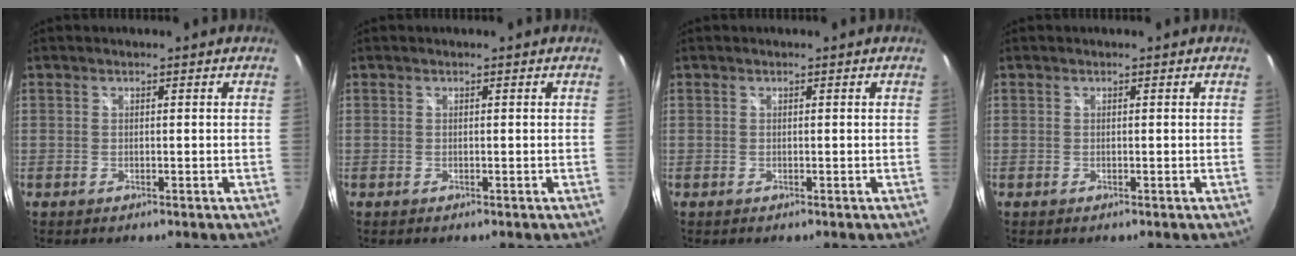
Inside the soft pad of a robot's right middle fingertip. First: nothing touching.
{"total": 0.0}
{"total": 0.0}
{"total": 0.0}